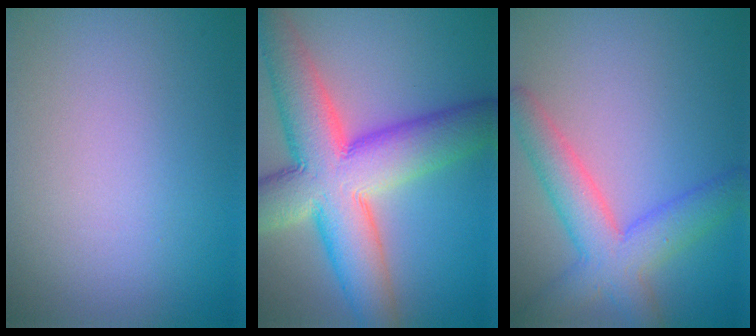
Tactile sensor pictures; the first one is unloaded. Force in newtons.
{"total": 12.7, "press": 12.6, "slide": 0.4}
{"total": 5.5, "press": 5.5, "slide": 0.3}